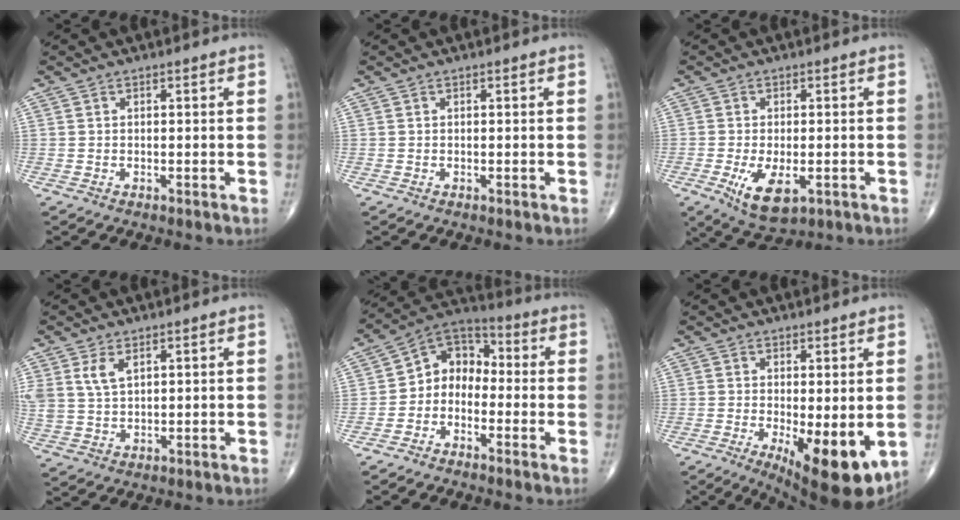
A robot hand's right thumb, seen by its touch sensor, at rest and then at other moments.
{"total": 0.0}
{"total": 7.8, "force": [-2.6, 3.7, 6.4], "torque": [-0.112, -0.014, -0.034]}
{"total": 5.1, "force": [2.4, 2.8, 3.6], "torque": [-0.074, -0.003, 0.058]}
{"total": 8.3, "force": [-2.2, 6.6, 4.5], "torque": [-0.042, 0.052, -0.062]}
{"total": 11.8, "force": [-2.7, 4.1, 10.8], "torque": [-0.149, -0.027, -0.026]}